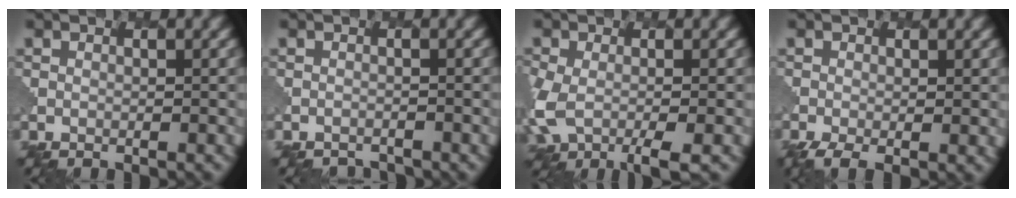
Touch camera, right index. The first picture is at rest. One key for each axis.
{"total": 2.4, "fx": -2.3, "fy": 0.5, "fz": -0.3, "tx": 0.003, "ty": 0.002, "tz": -0.031}
{"total": 5.1, "fx": -1.6, "fy": 2.9, "fz": 3.9, "tx": -0.099, "ty": -0.017, "tz": -0.034}
{"total": 3.4, "fx": -1.4, "fy": 1.3, "fz": 2.8, "tx": -0.048, "ty": -0.003, "tz": -0.023}